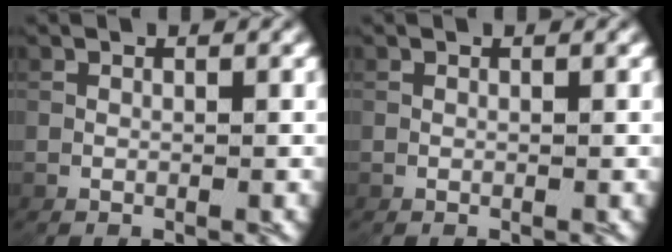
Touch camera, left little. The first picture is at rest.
{"total": 0.0}